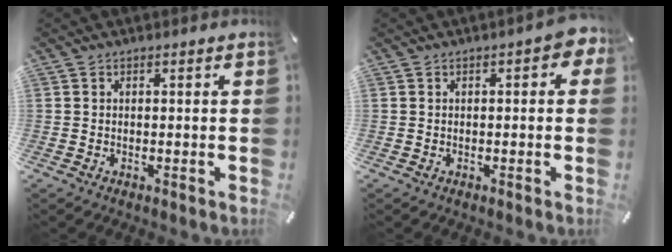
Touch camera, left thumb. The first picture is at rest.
{"total": 3.3, "force": [0.1, 1.5, 3.0], "torque": [-0.040, 0.003, -0.002]}